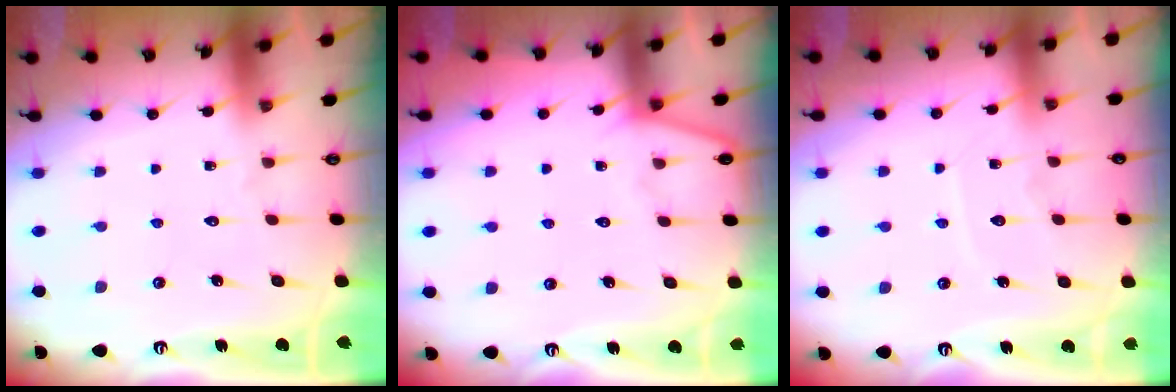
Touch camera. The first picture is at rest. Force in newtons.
{"total": 4.2, "press": 4.2, "slide": 0.6}
{"total": 5.6, "press": 5.6, "slide": 0.6}